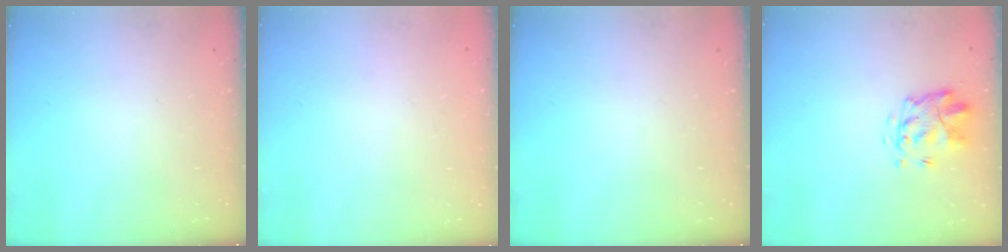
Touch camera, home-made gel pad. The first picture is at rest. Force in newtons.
{"total": 1.8, "press": 1.7, "slide": 0.1}
{"total": 0.0}
{"total": 3.8, "press": 3.4, "slide": 1.8}